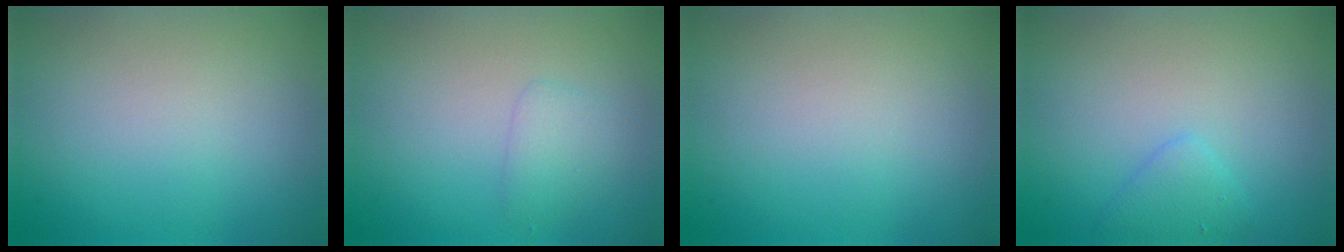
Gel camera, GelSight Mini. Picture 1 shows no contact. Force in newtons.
{"total": 1.6, "press": 1.6, "slide": 0.1}
{"total": 0.0}
{"total": 1.7, "press": 1.7, "slide": 0.1}